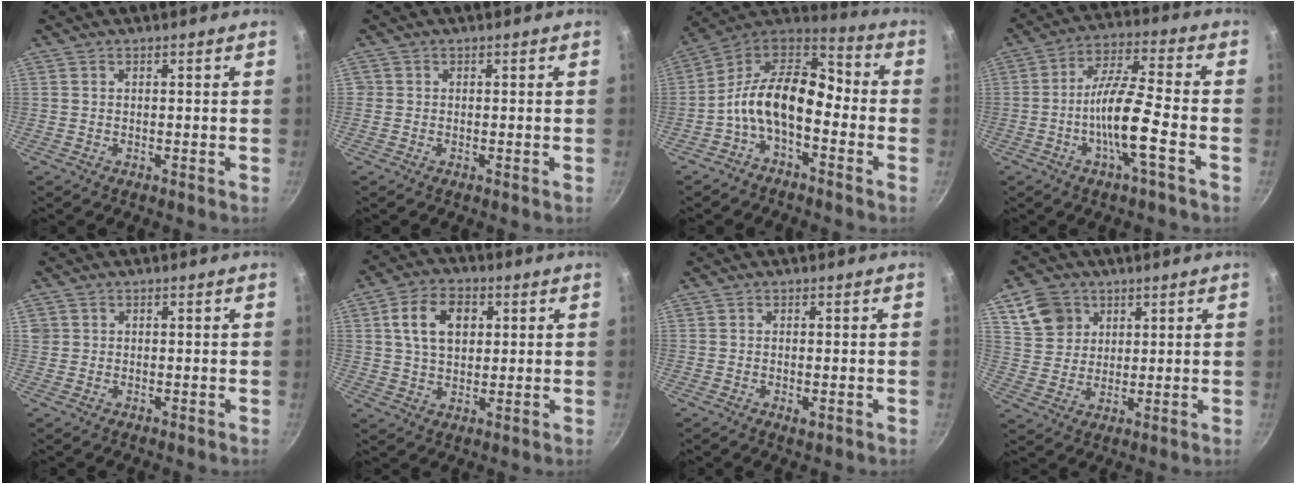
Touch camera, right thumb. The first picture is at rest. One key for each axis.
{"total": 0.5, "fx": -0.1, "fy": 0.5, "fz": -0.1, "tx": 0.001, "ty": 0.001, "tz": -0.002}
{"total": 14.7, "fx": -4.0, "fy": 8.5, "fz": 11.4, "tx": -0.188, "ty": 0.063, "tz": -0.096}
{"total": 11.6, "fx": -3.7, "fy": 1.9, "fz": 10.8, "tx": -0.197, "ty": 0.033, "tz": -0.078}
{"total": 1.3, "fx": 0.3, "fy": 1.2, "fz": 0.2, "tx": -0.001, "ty": 0.006, "tz": 0.007}
{"total": 10.1, "fx": 2.7, "fy": 6.9, "fz": 6.9, "tx": -0.105, "ty": 0.006, "tz": 0.044}
{"total": 1.5, "fx": -0.4, "fy": 0.7, "fz": 1.3, "tx": -0.025, "ty": -0.003, "tz": -0.006}
{"total": 8.7, "fx": 4.2, "fy": 6.9, "fz": 3.1, "tx": -0.035, "ty": 0.000, "tz": 0.087}